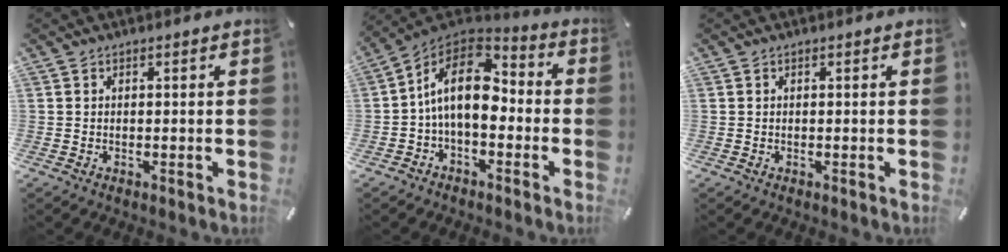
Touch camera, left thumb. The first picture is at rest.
{"total": 14.3, "force": [-0.1, 8.6, 11.4], "torque": [-0.231, 0.002, -0.007]}
{"total": 0.0}